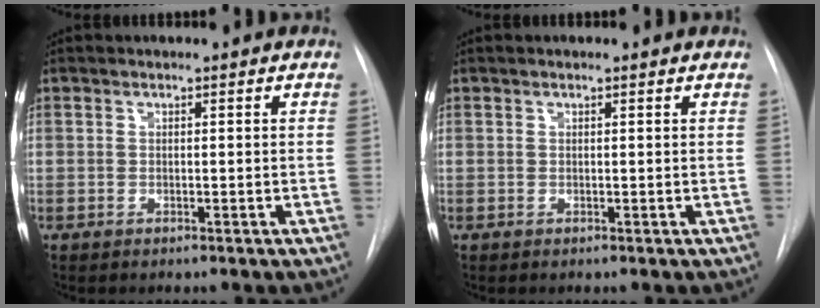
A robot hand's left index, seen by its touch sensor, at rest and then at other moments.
{"total": 0.6, "force": [0.5, 0.0, 0.2], "torque": [-0.009, 0.008, 0.007]}